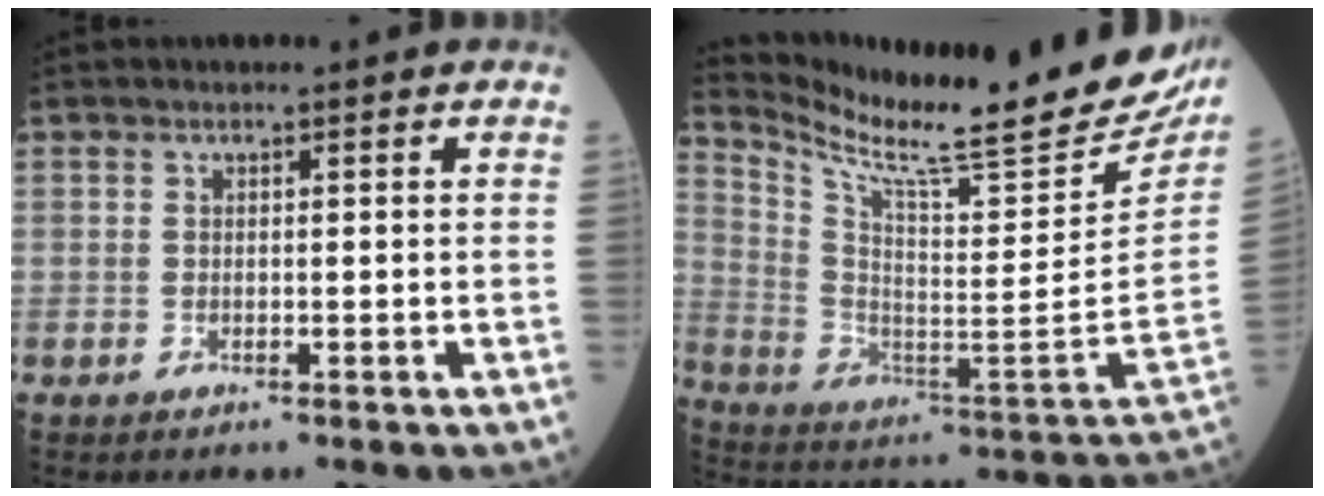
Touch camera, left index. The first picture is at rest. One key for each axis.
{"total": 26.6, "fx": 22.4, "fy": 1.7, "fz": 14.1, "tx": -0.252, "ty": -0.102, "tz": 0.325}